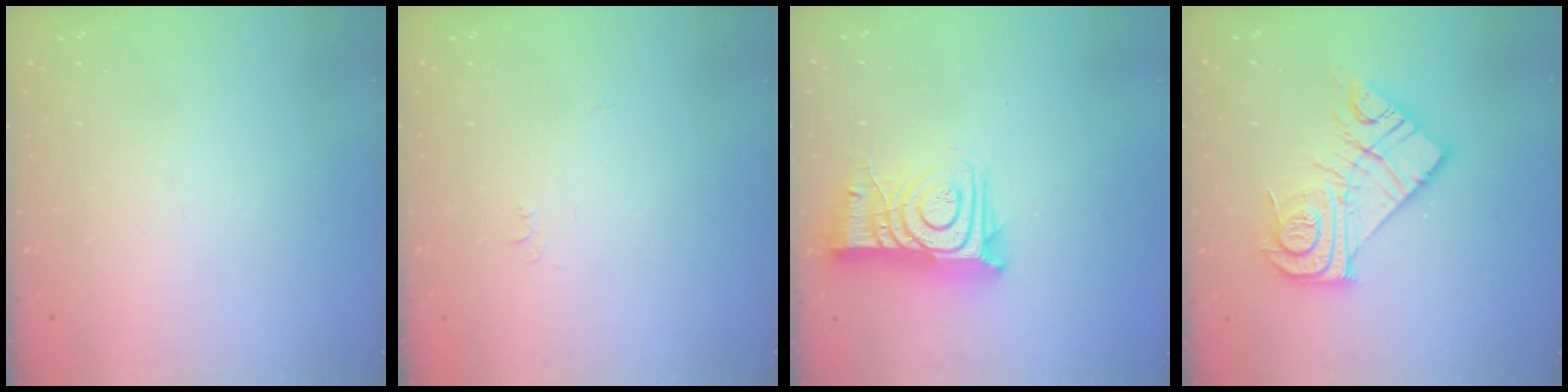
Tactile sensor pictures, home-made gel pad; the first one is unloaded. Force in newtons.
{"total": 4.3, "press": 4.3, "slide": 0.6}
{"total": 14.8, "press": 14.7, "slide": 1.6}
{"total": 16.9, "press": 16.9, "slide": 1.5}